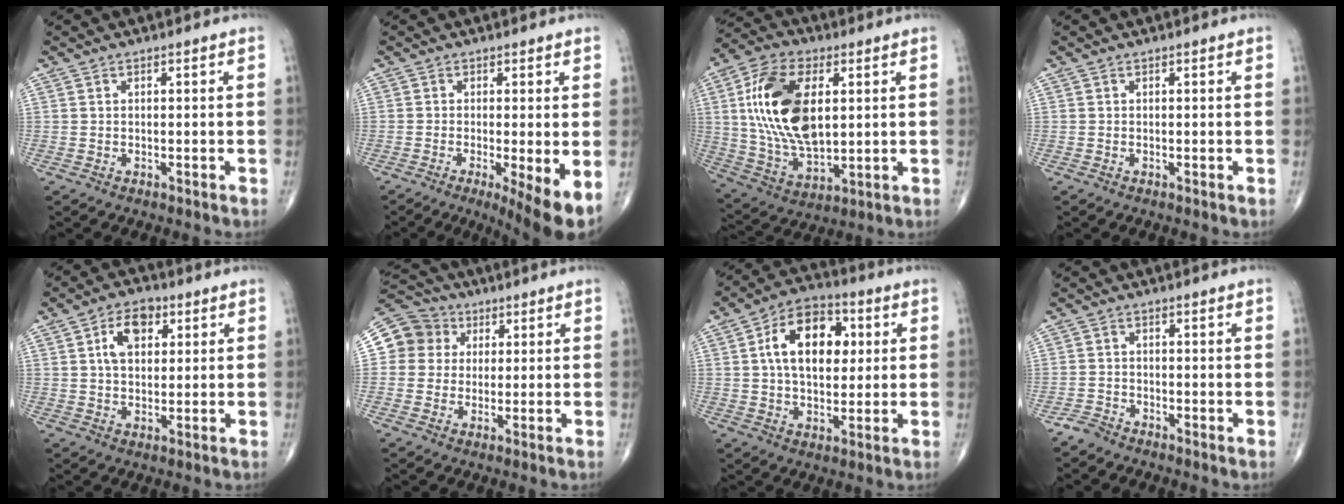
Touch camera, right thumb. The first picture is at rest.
{"total": 8.4, "force": [-2.7, 1.5, 7.8], "torque": [-0.121, -0.021, -0.044]}
{"total": 19.7, "force": [3.6, 10.8, 16.1], "torque": [-0.299, -0.010, 0.069]}
{"total": 0.0}
{"total": 7.9, "force": [2.5, 5.0, 5.7], "torque": [-0.075, 0.002, 0.037]}
{"total": 8.9, "force": [1.8, 8.5, 1.9], "torque": [-0.012, 0.017, 0.021]}
{"total": 14.7, "force": [3.0, 9.2, 11.0], "torque": [-0.150, 0.009, 0.043]}
{"total": 2.0, "force": [-1.9, 0.7, 0.3], "torque": [-0.004, -0.004, -0.043]}